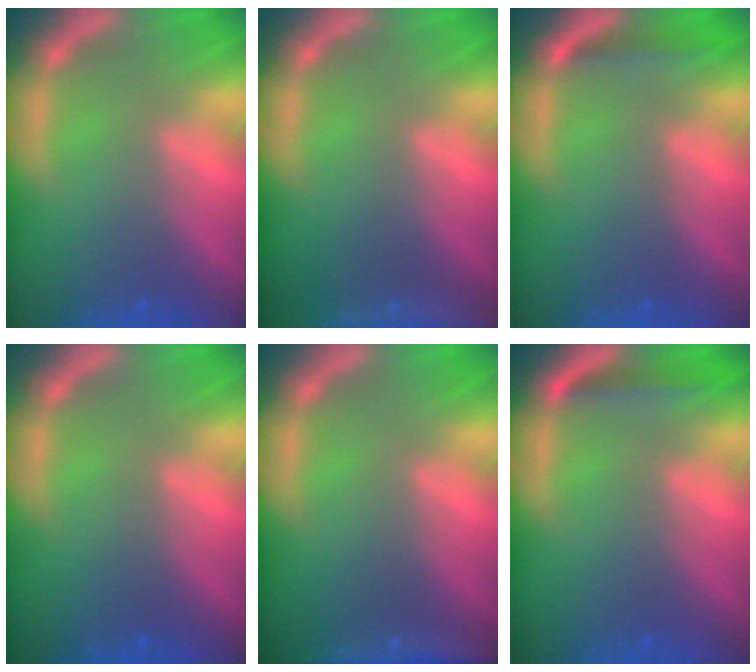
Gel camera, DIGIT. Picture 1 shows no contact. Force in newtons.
{"total": 8.0}
{"total": 1.4}
{"total": 0.0}
{"total": 4.5}
{"total": 1.9}